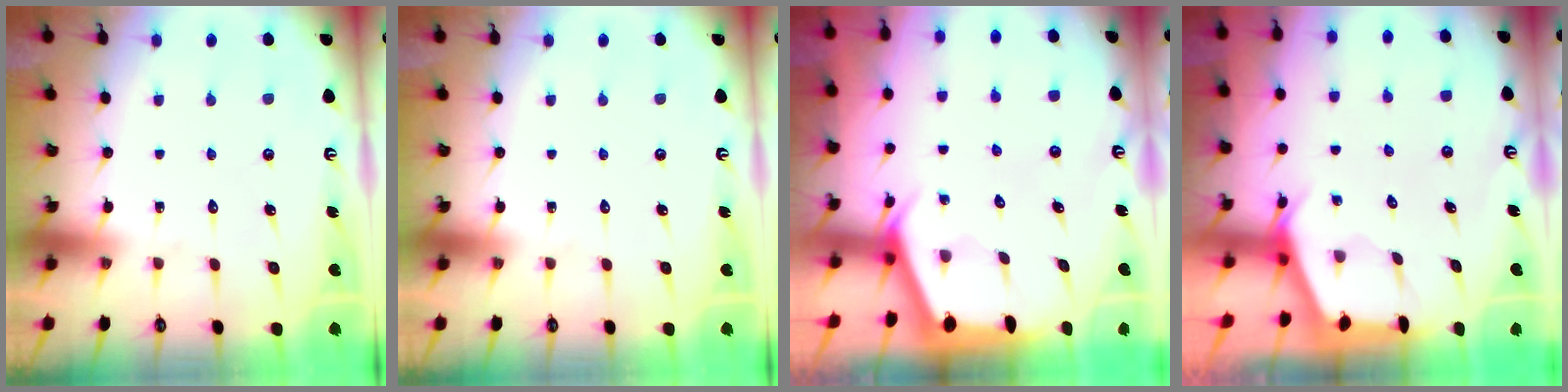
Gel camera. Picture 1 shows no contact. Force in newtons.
{"total": 0.0}
{"total": 2.4, "press": 2.4, "slide": 0.3}
{"total": 2.4, "press": 2.4, "slide": 0.3}